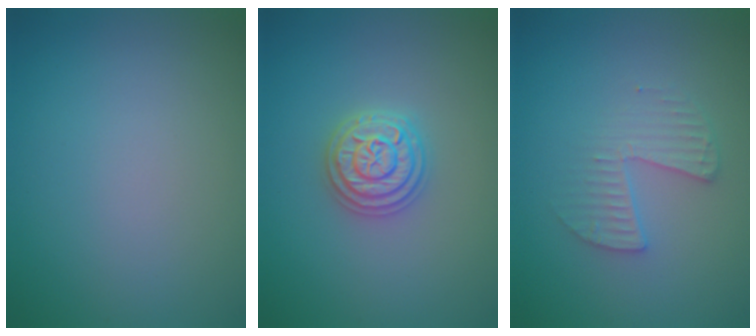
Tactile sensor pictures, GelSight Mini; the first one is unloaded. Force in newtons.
{"total": 3.6, "press": 3.6, "slide": 0.5}
{"total": 2.3, "press": 2.3, "slide": 0.3}